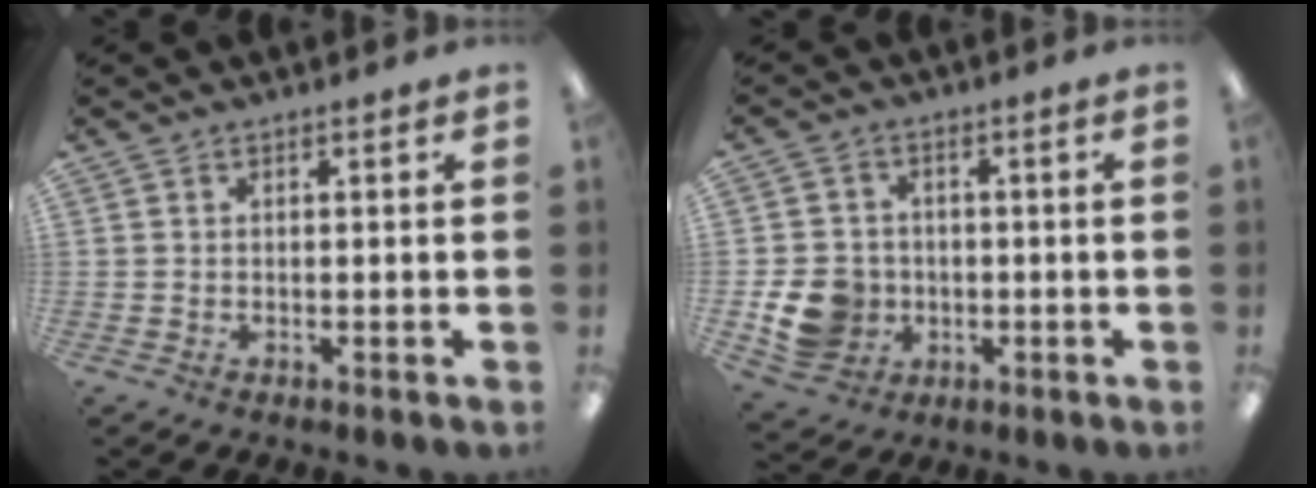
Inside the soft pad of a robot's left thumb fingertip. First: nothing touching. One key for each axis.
{"total": 9.4, "fx": -2.1, "fy": 8.3, "fz": 3.9, "tx": -0.089, "ty": 0.015, "tz": -0.033}